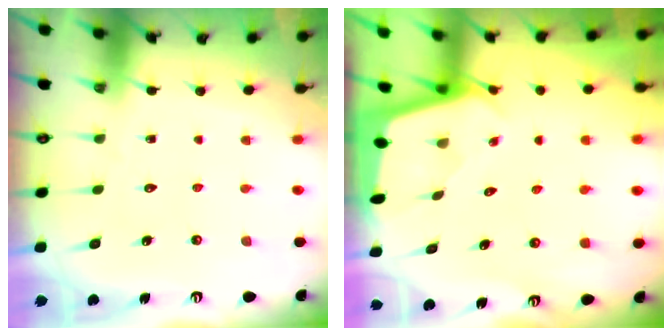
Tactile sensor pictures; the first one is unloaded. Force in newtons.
{"total": 1.6, "press": 1.6, "slide": 0.2}